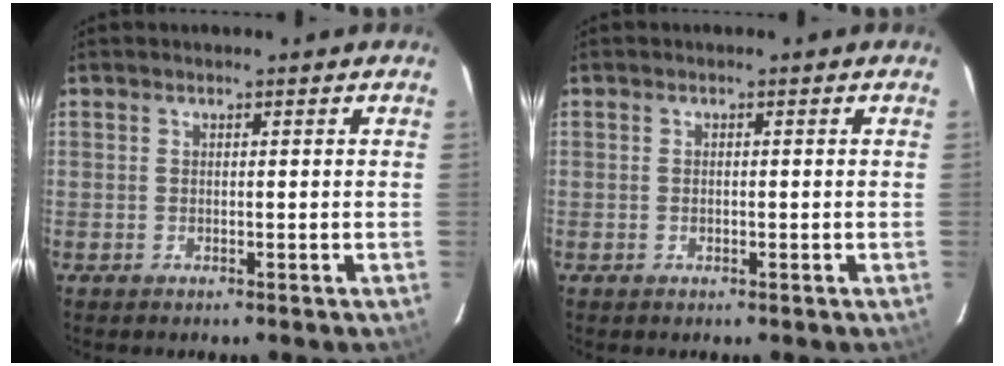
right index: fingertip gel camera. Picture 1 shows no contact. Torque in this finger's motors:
{"motor_torque": [-0.19, 0.07, -0.02, 0.00]}